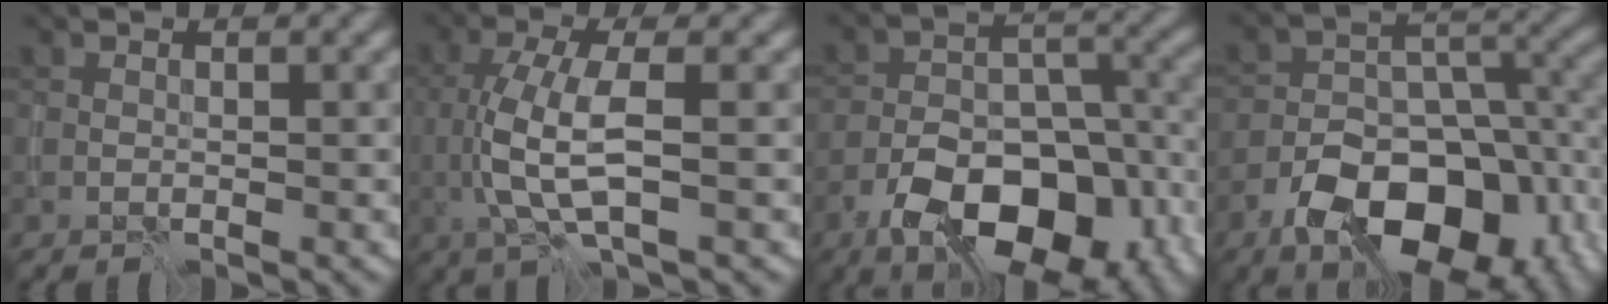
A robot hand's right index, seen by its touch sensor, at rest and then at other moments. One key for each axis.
{"total": 5.0, "fx": -0.3, "fy": 1.6, "fz": 4.8, "tx": -0.106, "ty": -0.005, "tz": -0.004}
{"total": 12.4, "fx": -7.1, "fy": 6.6, "fz": 7.7, "tx": -0.126, "ty": -0.006, "tz": -0.114}
{"total": 13.9, "fx": -7.5, "fy": 7.9, "fz": 8.6, "tx": -0.142, "ty": -0.015, "tz": -0.121}